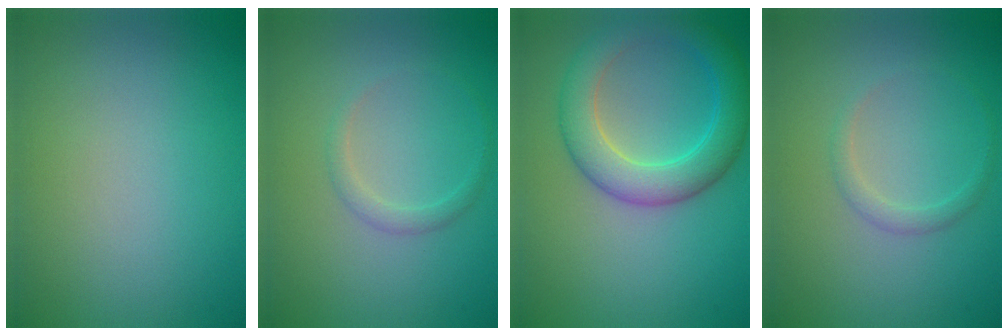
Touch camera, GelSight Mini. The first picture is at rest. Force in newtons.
{"total": 1.2, "press": 1.2, "slide": 0.2}
{"total": 5.6, "press": 5.6, "slide": 0.1}
{"total": 1.2, "press": 1.2, "slide": 0.2}